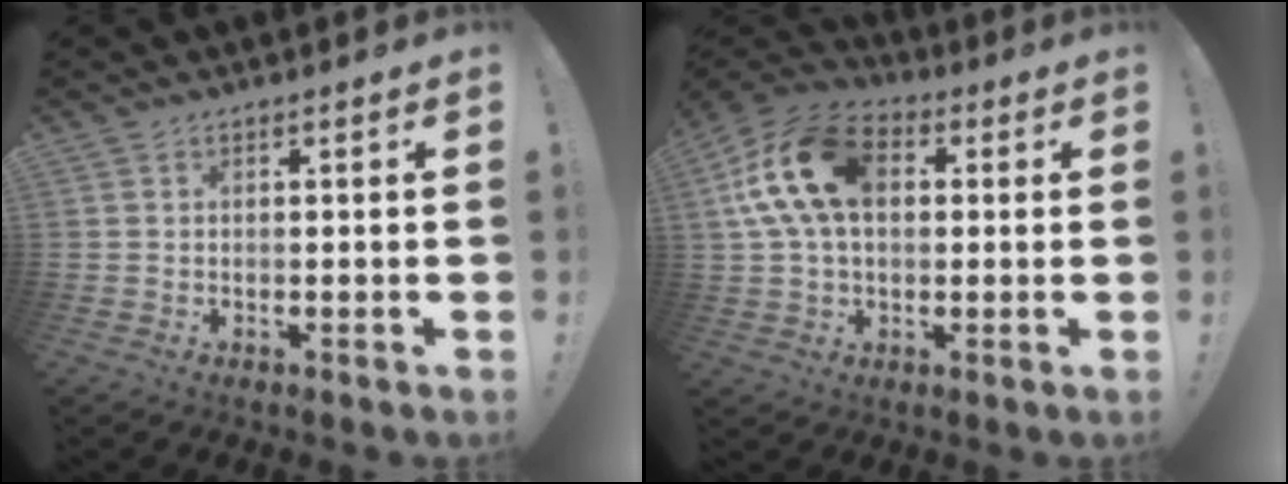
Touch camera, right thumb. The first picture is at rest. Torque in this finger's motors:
{"motor_torque": [0.63, 1.31, 0.35, 0.00, 0.53]}